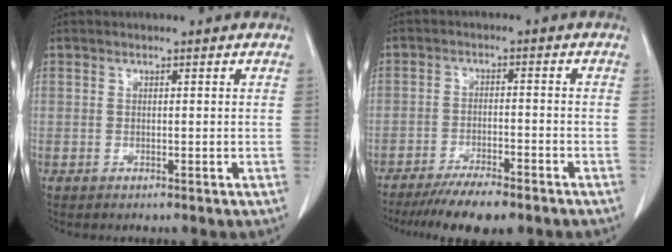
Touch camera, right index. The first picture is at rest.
{"total": 9.1, "force": [-7.3, 1.6, 5.1], "torque": [-0.077, -0.017, -0.116]}